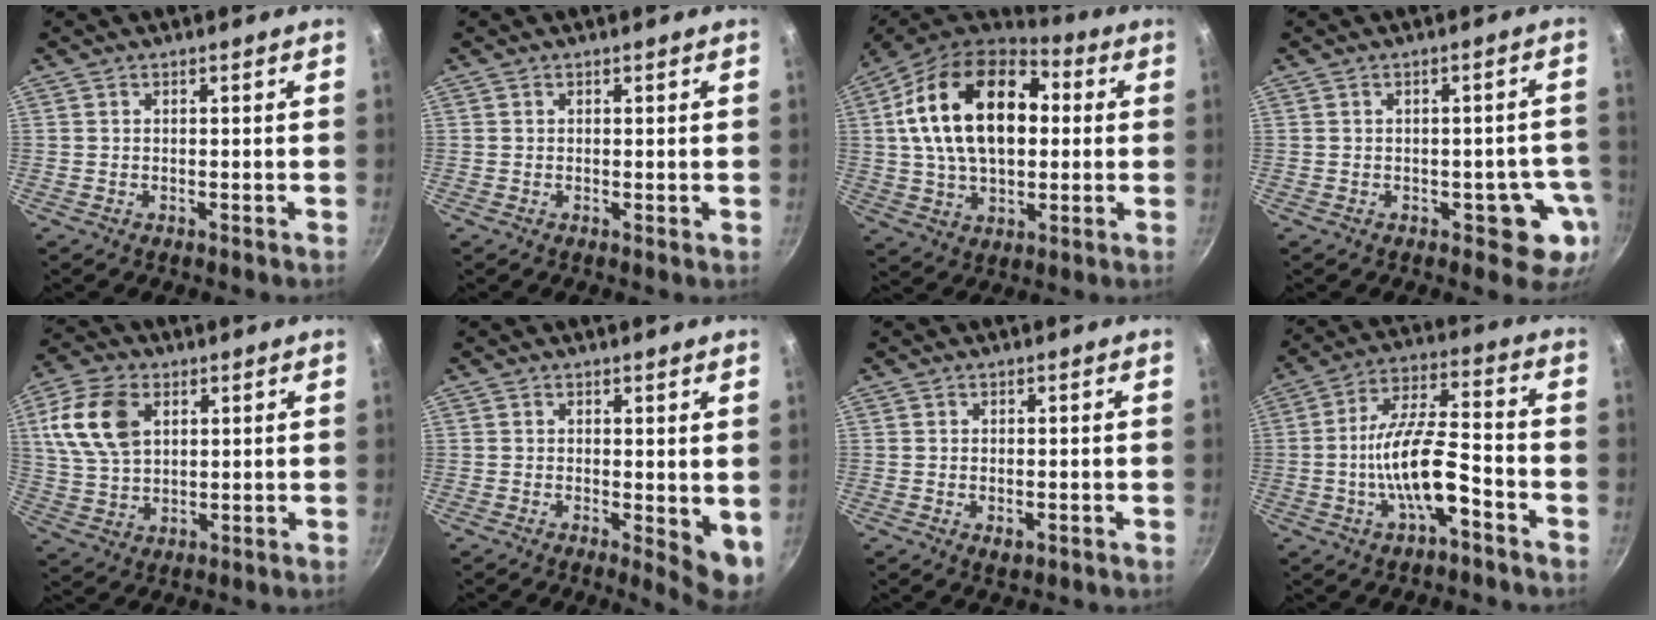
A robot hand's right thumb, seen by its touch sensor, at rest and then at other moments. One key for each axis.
{"total": 0.0}
{"total": 23.2, "fx": 3.7, "fy": 14.7, "fz": 17.5, "tx": -0.280, "ty": 0.024, "tz": 0.050}
{"total": 6.7, "fx": -2.3, "fy": 4.2, "fz": 4.7, "tx": -0.004, "ty": 0.023, "tz": -0.023}
{"total": 12.1, "fx": 4.0, "fy": 8.0, "fz": 8.1, "tx": -0.142, "ty": -0.006, "tz": 0.080}
{"total": 5.7, "fx": 0.4, "fy": 2.3, "fz": 5.2, "tx": -0.060, "ty": -0.011, "tz": 0.008}
{"total": 1.9, "fx": -0.4, "fy": 1.1, "fz": 1.5, "tx": -0.024, "ty": -0.004, "tz": -0.005}
{"total": 13.0, "fx": -5.0, "fy": 4.2, "fz": 11.2, "tx": -0.195, "ty": 0.041, "tz": -0.095}